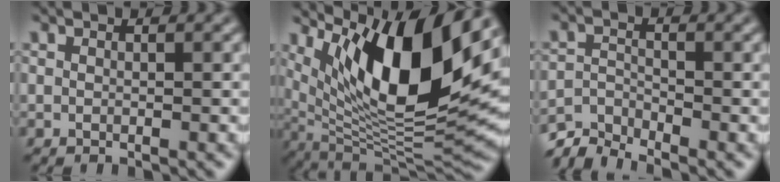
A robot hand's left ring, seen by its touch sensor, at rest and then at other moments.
{"total": 13.9, "force": [6.0, 4.5, 11.7], "torque": [-0.190, -0.007, 0.109]}
{"total": 3.3, "force": [-3.2, 0.6, 0.7], "torque": [-0.013, -0.002, -0.073]}